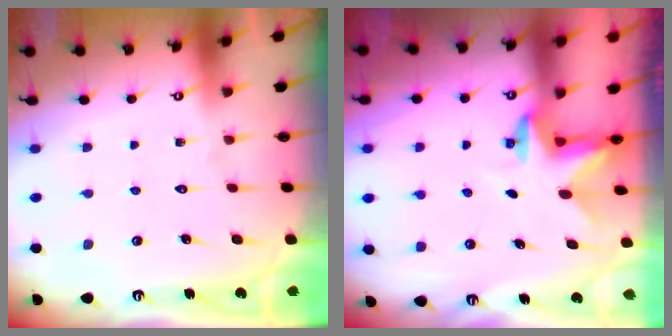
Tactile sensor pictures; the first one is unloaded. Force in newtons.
{"total": 2.4, "press": 2.3, "slide": 0.4}